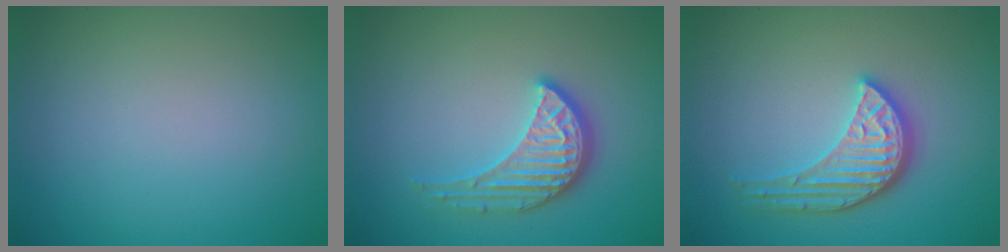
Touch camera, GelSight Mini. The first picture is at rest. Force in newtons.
{"total": 3.8, "press": 3.2, "slide": 2.1}
{"total": 4.1, "press": 3.5, "slide": 2.2}